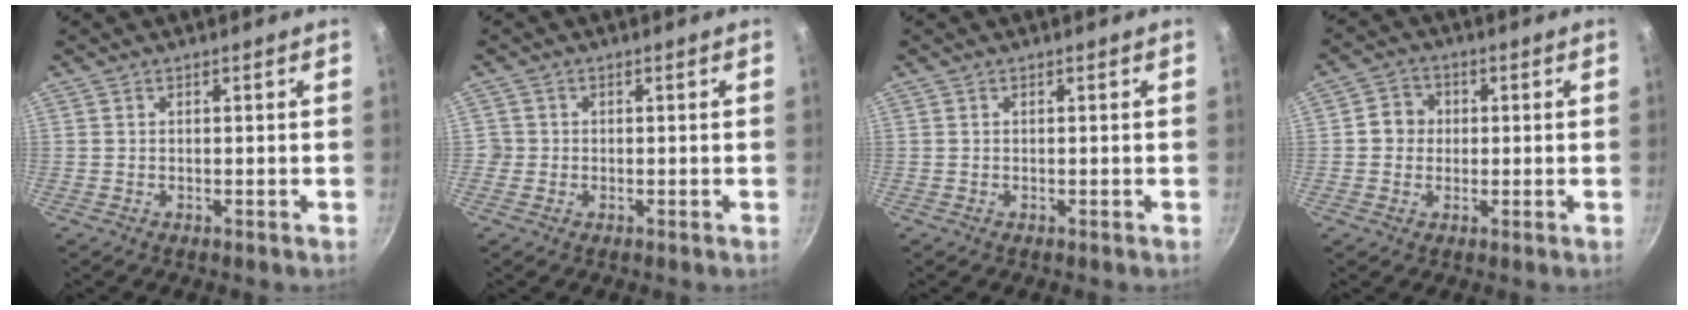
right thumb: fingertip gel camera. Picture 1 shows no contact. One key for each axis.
{"total": 1.7, "fx": -0.2, "fy": 1.7, "fz": 0.0, "tx": 0.011, "ty": 0.007, "tz": -0.005}
{"total": 0.0}
{"total": 4.8, "fx": 0.2, "fy": 4.5, "fz": 1.9, "tx": -0.011, "ty": 0.010, "tz": -0.003}